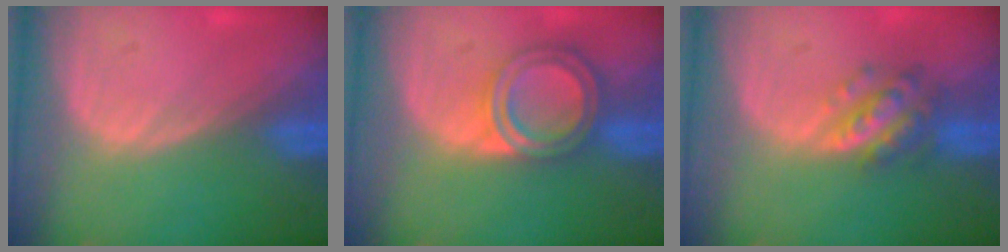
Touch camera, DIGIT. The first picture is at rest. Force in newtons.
{"total": 6.6, "press": 5.9, "slide": 3.0}
{"total": 5.9, "press": 5.3, "slide": 2.7}